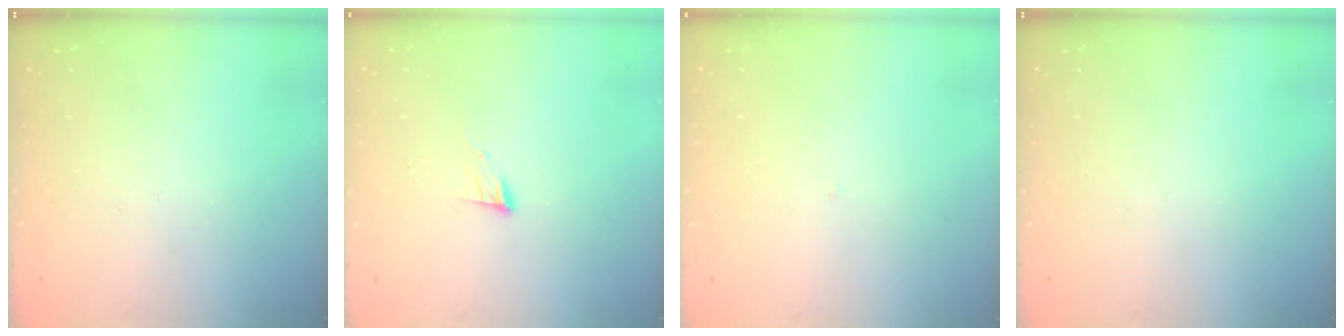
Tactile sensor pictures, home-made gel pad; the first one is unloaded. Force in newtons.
{"total": 6.3, "press": 6.2, "slide": 0.5}
{"total": 2.0, "press": 2.0, "slide": 0.1}
{"total": 0.0}